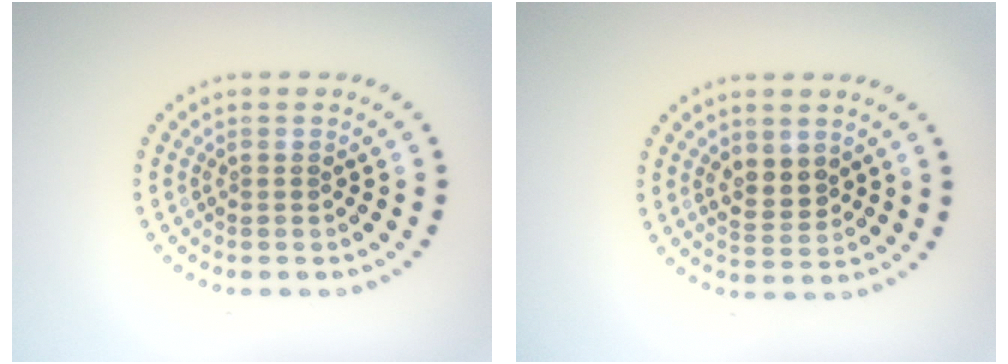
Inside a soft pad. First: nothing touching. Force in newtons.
{"total": 2.4, "press": 2.3, "slide": 0.6}